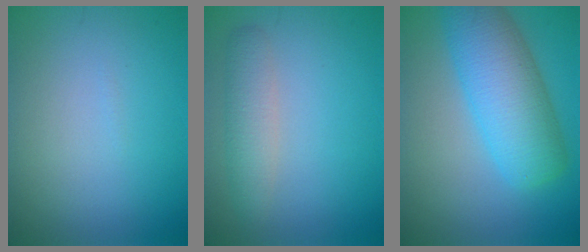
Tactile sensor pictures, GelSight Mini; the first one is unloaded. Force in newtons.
{"total": 2.7, "press": 2.7, "slide": 0.1}
{"total": 7.8, "press": 7.8, "slide": 0.2}